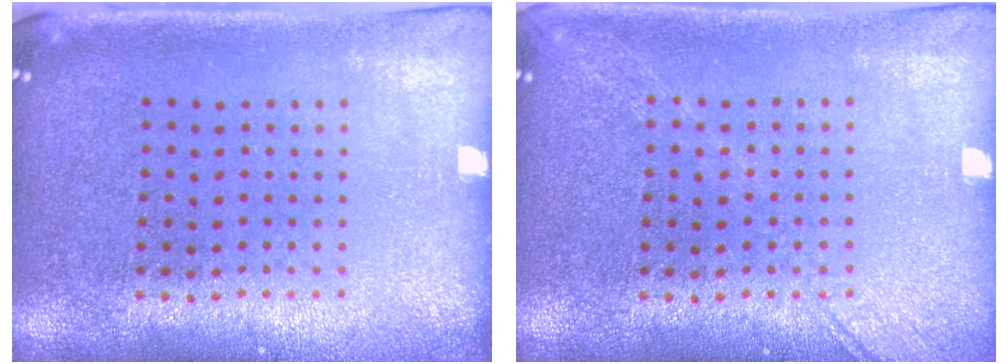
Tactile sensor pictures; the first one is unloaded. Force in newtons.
{"total": 1.8, "press": 1.8, "slide": 0.2}